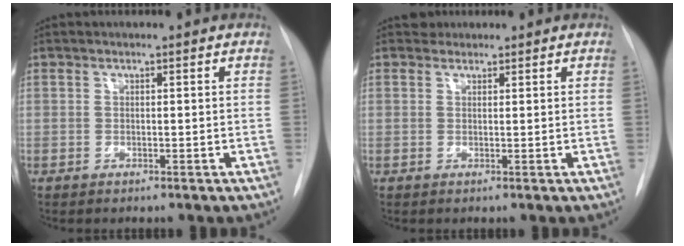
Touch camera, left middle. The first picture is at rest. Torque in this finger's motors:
{"motor_torque": [0.07, -0.07, 0.00, -0.01]}